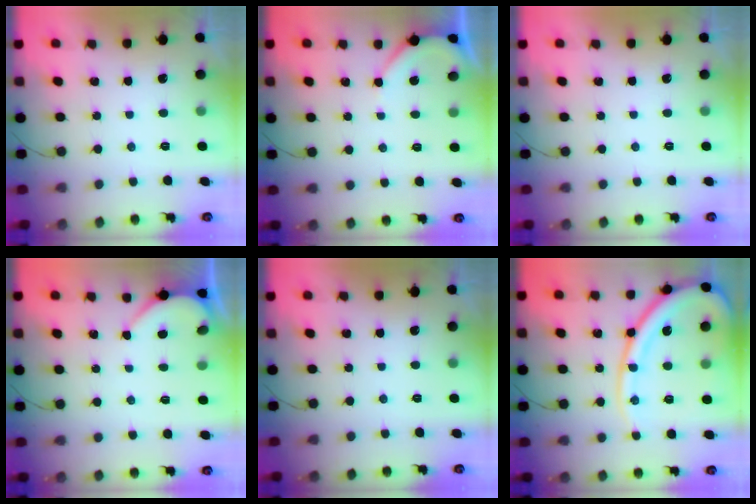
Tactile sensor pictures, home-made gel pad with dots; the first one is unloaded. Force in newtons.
{"total": 3.1, "press": 3.1, "slide": 0.5}
{"total": 0.0}
{"total": 1.6, "press": 1.6, "slide": 0.2}
{"total": 0.0}
{"total": 18.5, "press": 18.3, "slide": 2.4}